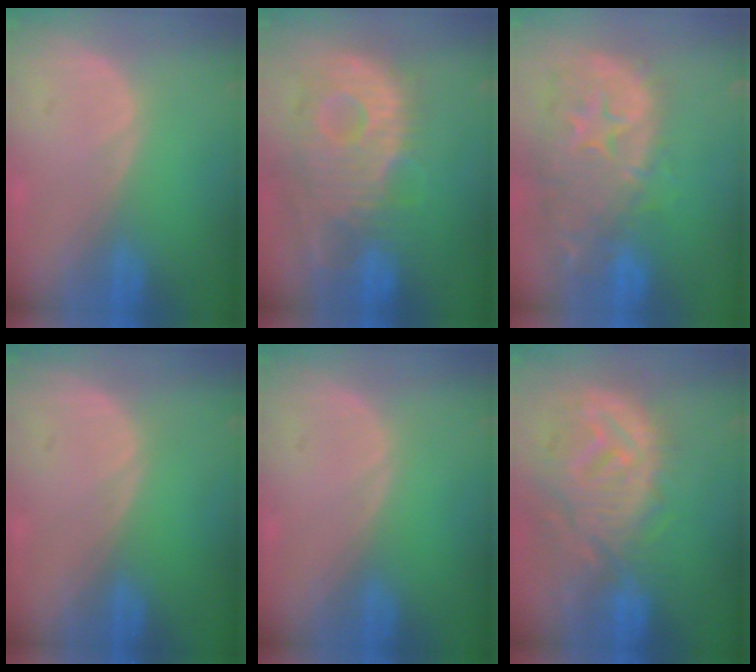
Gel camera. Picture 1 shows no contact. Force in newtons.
{"total": 12.5, "press": 10.9, "slide": 6.0}
{"total": 14.1, "press": 11.4, "slide": 8.3}
{"total": 0.0}
{"total": 0.0}
{"total": 12.4, "press": 11.1, "slide": 5.7}